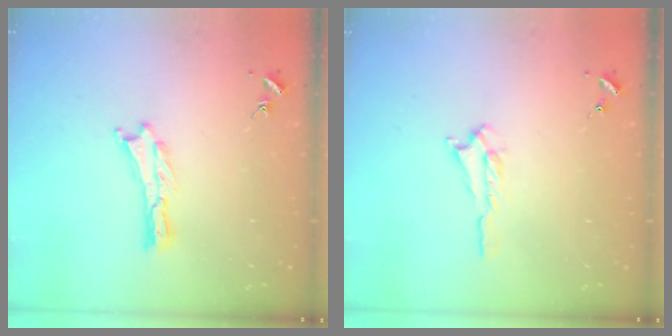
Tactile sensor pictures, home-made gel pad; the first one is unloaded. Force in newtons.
{"total": 0.7, "press": 0.7, "slide": 0.2}